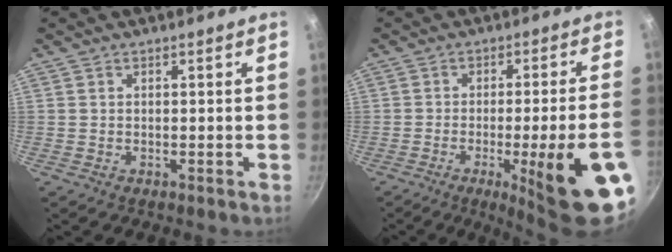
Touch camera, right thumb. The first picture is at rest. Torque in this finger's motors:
{"motor_torque": [2.68, 2.33, 2.11, -0.66, 0.22]}